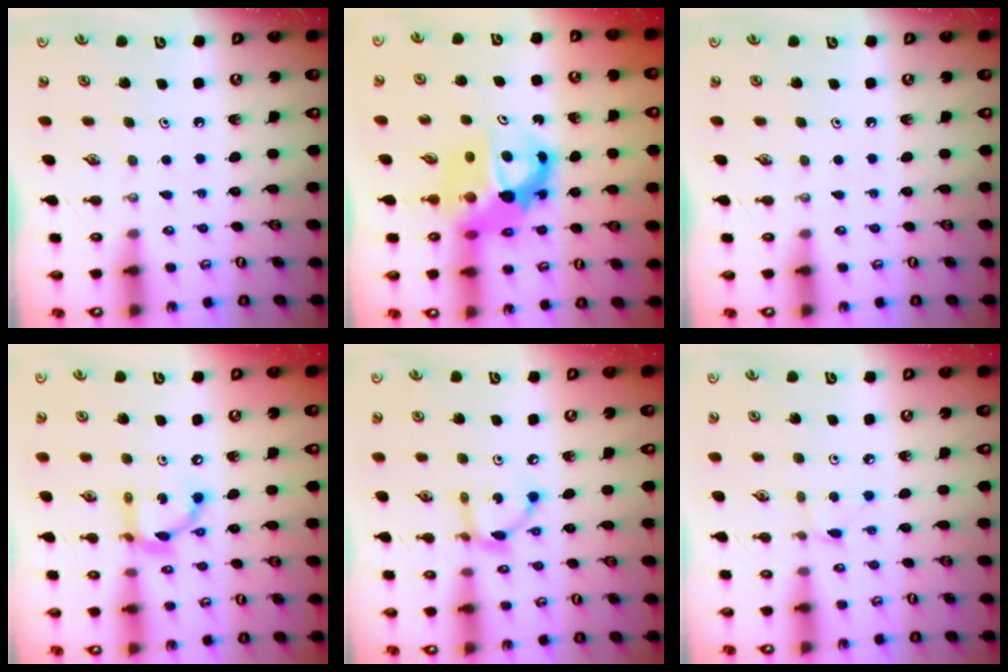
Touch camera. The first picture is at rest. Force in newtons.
{"total": 10.3, "press": 10.3, "slide": 0.7}
{"total": 0.0}
{"total": 12.0, "press": 12.0, "slide": 0.9}
{"total": 6.7, "press": 6.7, "slide": 0.2}
{"total": 2.2, "press": 2.2, "slide": 0.3}